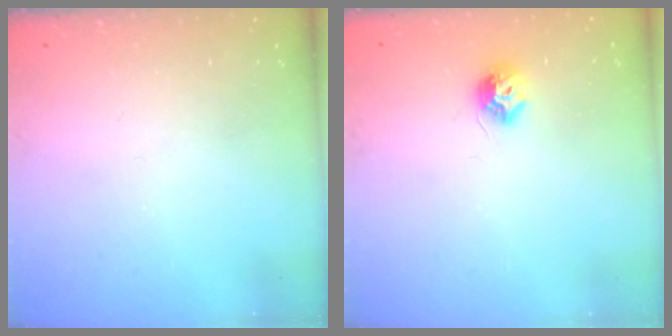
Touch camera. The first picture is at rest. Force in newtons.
{"total": 7.0, "press": 6.9, "slide": 0.5}